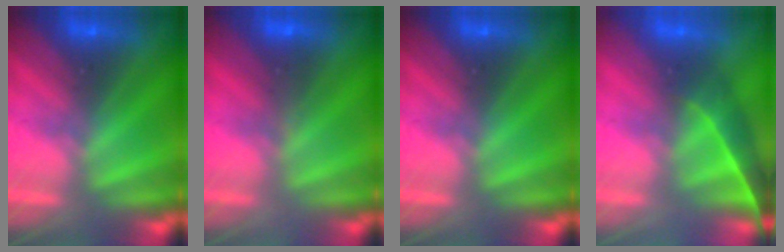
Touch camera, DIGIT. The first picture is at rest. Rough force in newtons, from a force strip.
{"total": 2.9}
{"total": 0.0}
{"total": 4.2}